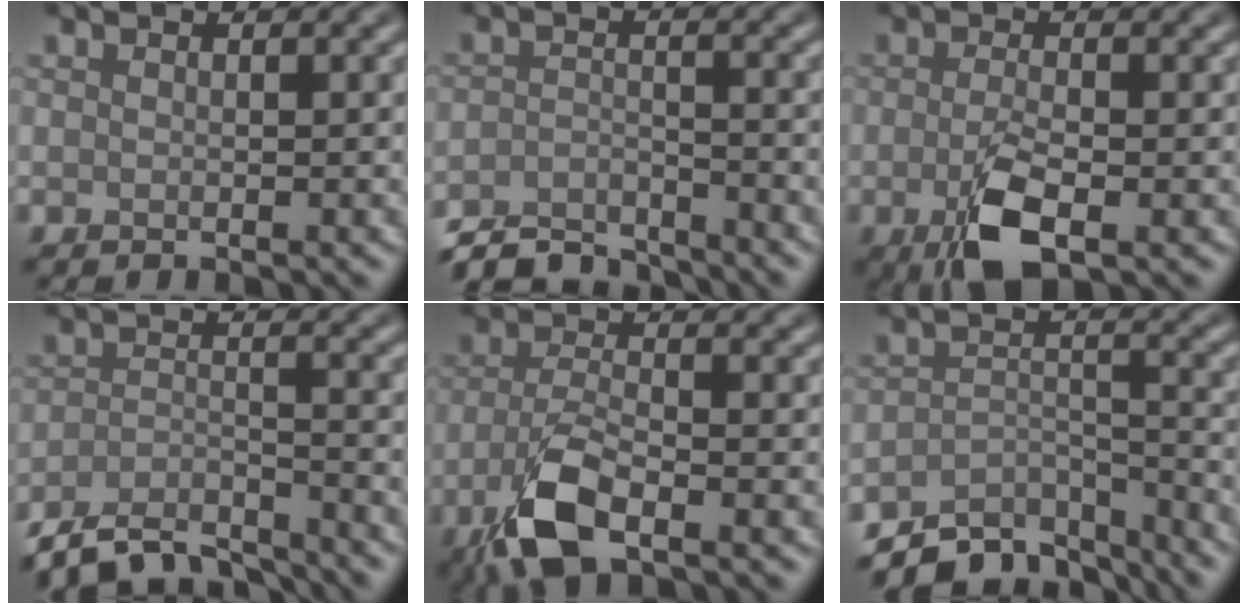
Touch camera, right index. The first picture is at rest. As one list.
[{"total": 5.0, "force": [-4.7, 1.1, 1.3], "torque": [-0.024, -0.005, -0.091]}, {"total": 4.9, "force": [-1.7, 2.0, 4.2], "torque": [-0.087, -0.009, -0.034]}, {"total": 5.7, "force": [-5.2, 1.1, 2.1], "torque": [-0.038, -0.006, -0.097]}, {"total": 5.8, "force": [-2.8, 2.2, 4.5], "torque": [-0.104, -0.009, -0.061]}, {"total": 6.6, "force": [-5.9, 1.8, 2.2], "torque": [-0.034, -0.012, -0.098]}]